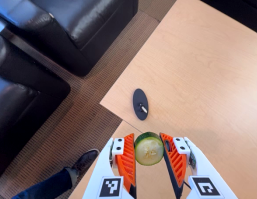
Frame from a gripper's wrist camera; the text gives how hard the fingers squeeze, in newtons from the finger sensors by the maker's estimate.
{"total": 11.1, "left": 10.2, "right": 12.0}